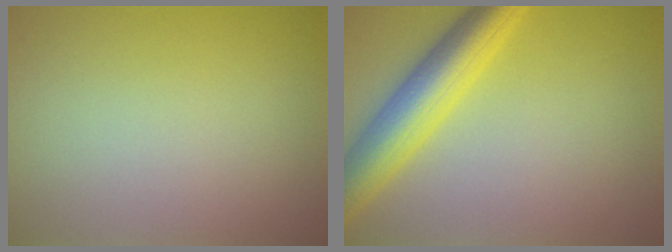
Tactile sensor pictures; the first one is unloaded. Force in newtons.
{"total": 6.4, "press": 6.4, "slide": 0.2}